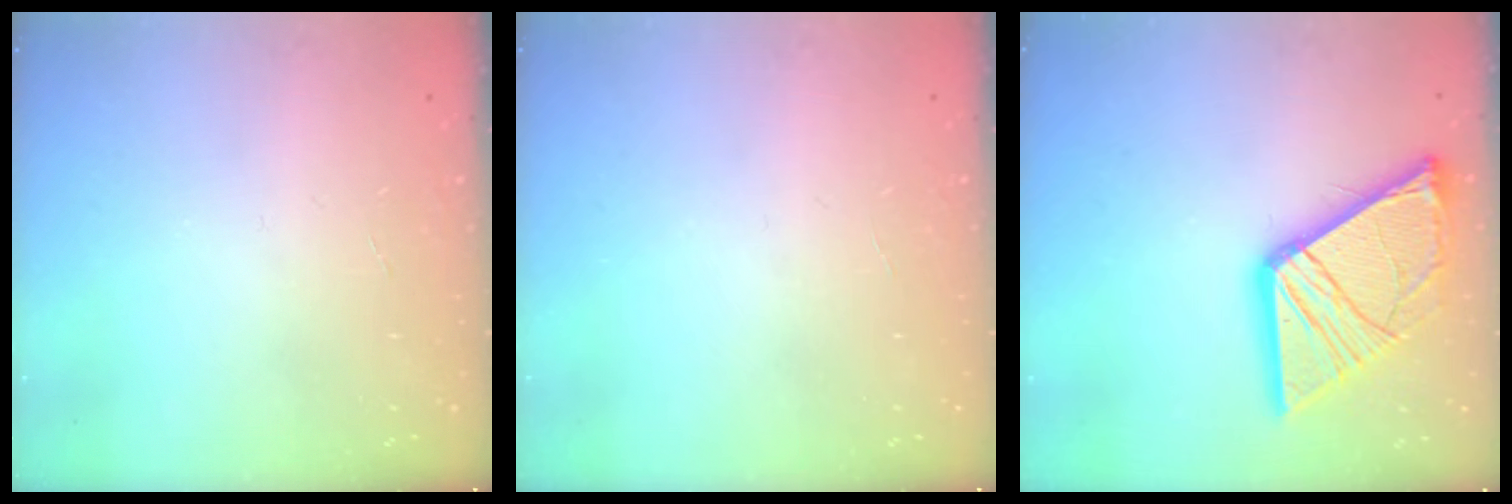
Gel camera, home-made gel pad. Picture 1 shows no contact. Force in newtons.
{"total": 0.0}
{"total": 19.4, "press": 19.2, "slide": 2.1}